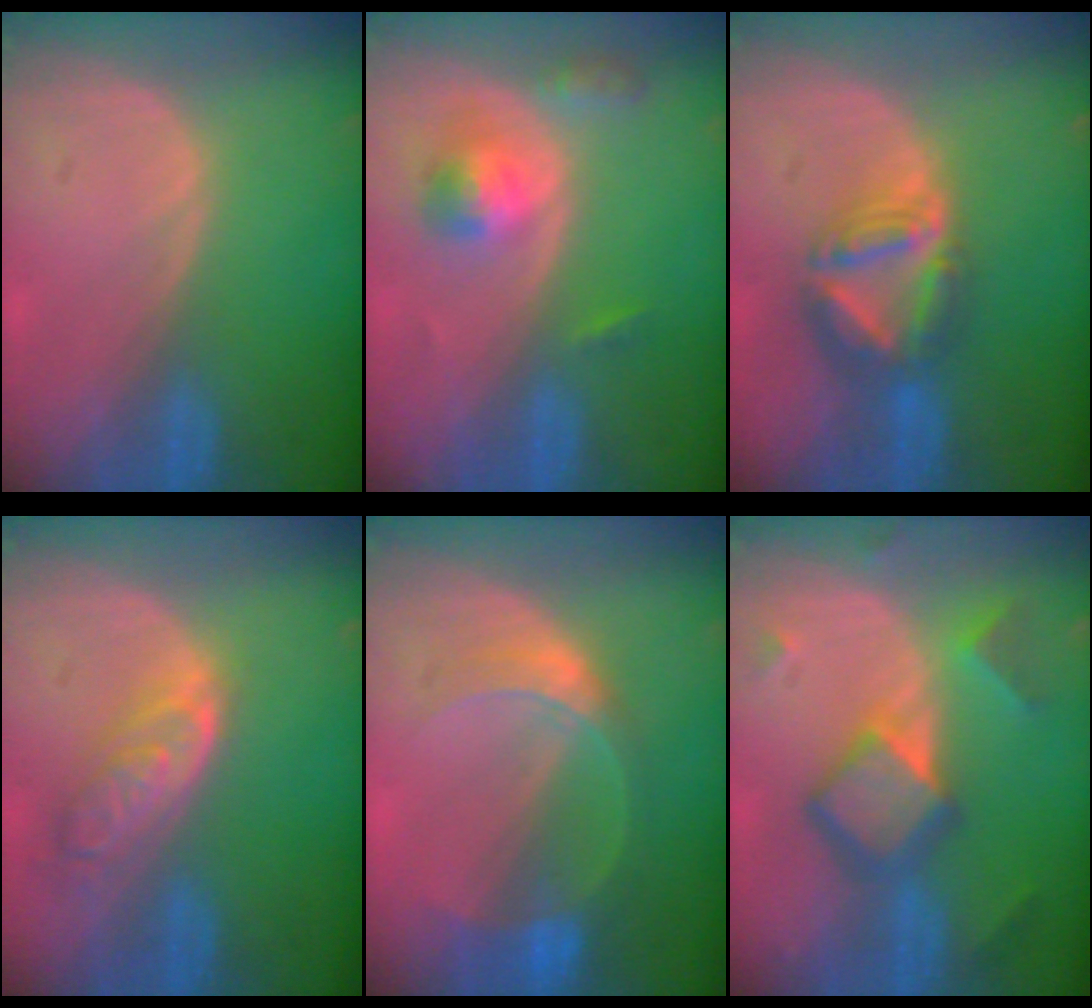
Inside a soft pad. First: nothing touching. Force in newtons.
{"total": 5.1, "press": 4.7, "slide": 1.9}
{"total": 7.7, "press": 6.7, "slide": 3.9}
{"total": 6.3, "press": 5.7, "slide": 2.7}
{"total": 6.8, "press": 6.0, "slide": 3.2}
{"total": 7.7, "press": 7.7, "slide": 0.7}